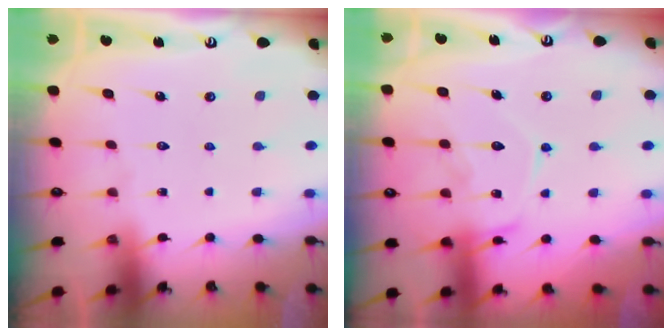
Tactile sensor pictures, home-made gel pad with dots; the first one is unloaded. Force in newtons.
{"total": 14.9, "press": 14.8, "slide": 1.2}